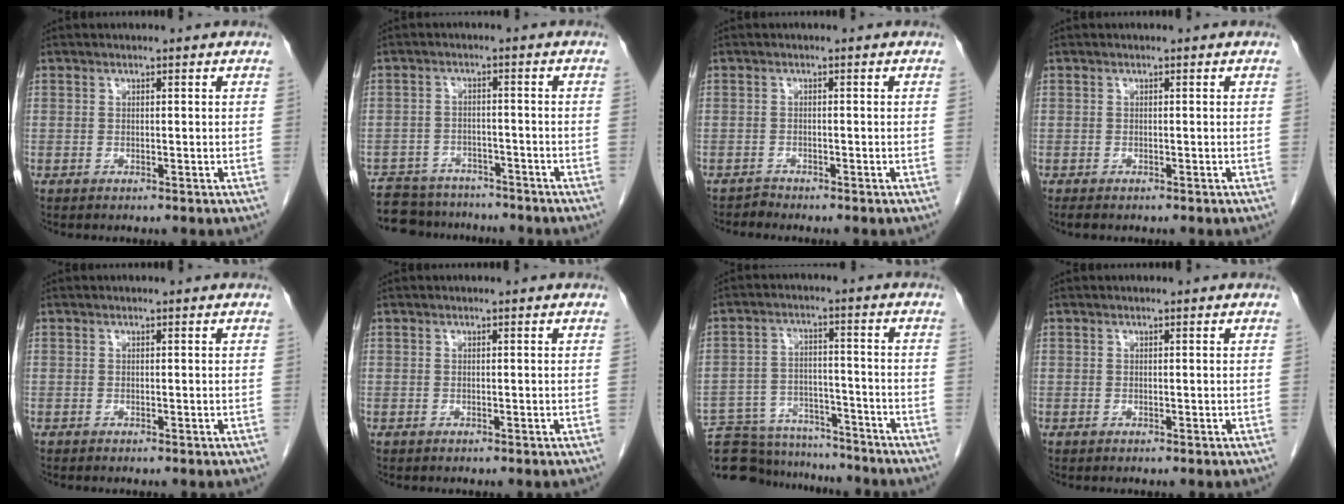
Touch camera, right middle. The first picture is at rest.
{"total": 9.6, "force": [-8.7, 3.9, 1.6], "torque": [-0.024, 0.008, -0.120]}
{"total": 0.9, "force": [-0.7, -0.1, -0.5], "torque": [0.010, -0.006, -0.012]}
{"total": 1.0, "force": [-0.8, 0.3, 0.5], "torque": [-0.011, -0.003, -0.011]}
{"total": 0.0}
{"total": 0.0}
{"total": 16.8, "force": [-15.8, 4.3, 3.8], "torque": [-0.081, 0.014, -0.230]}
{"total": 0.0}